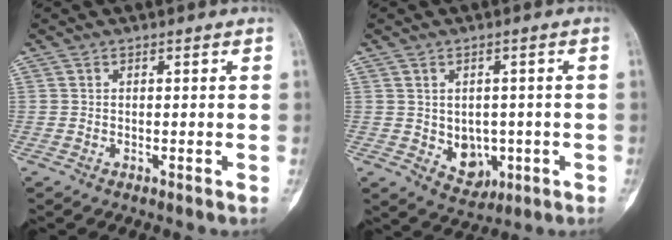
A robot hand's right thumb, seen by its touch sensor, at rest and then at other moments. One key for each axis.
{"total": 6.0, "fx": -1.0, "fy": 4.8, "fz": 3.5, "tx": -0.018, "ty": 0.000, "tz": 0.001}